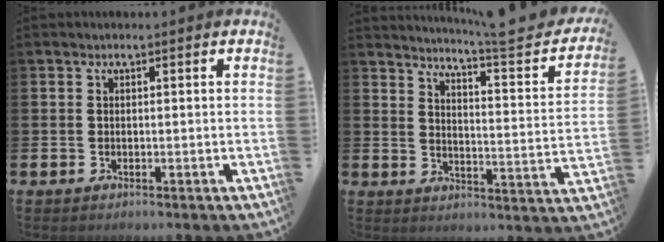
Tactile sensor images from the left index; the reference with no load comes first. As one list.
[{"total": 5.7, "force": [5.0, -0.2, 2.7], "torque": [-0.047, -0.054, 0.072]}]